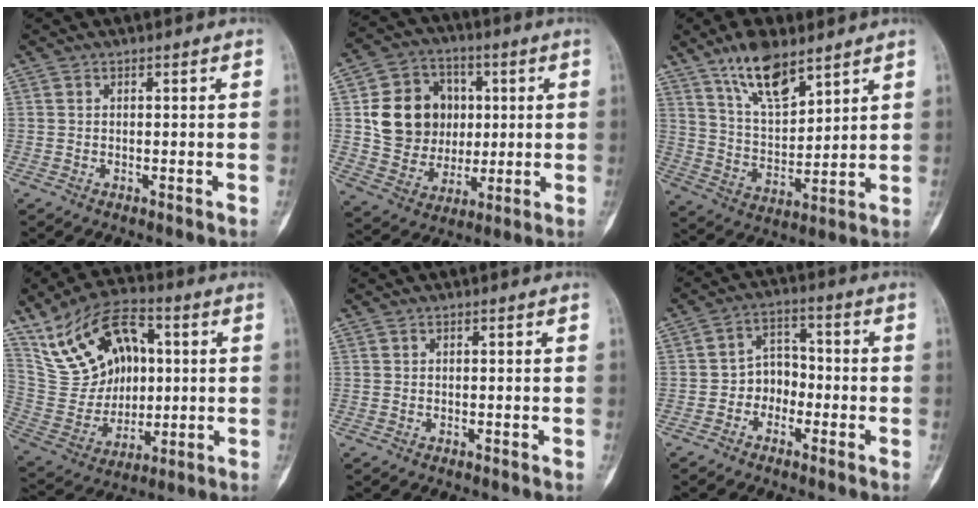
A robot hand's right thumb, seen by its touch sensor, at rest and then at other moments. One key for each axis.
{"total": 15.8, "fx": 2.3, "fy": 13.6, "fz": 7.7, "tx": -0.092, "ty": 0.008, "tz": 0.050}
{"total": 12.2, "fx": 8.3, "fy": 4.8, "fz": 7.5, "tx": -0.119, "ty": -0.049, "tz": 0.162}
{"total": 19.1, "fx": 6.0, "fy": 12.9, "fz": 12.8, "tx": -0.194, "ty": 0.005, "tz": 0.122}
{"total": 0.0}
{"total": 5.5, "fx": -2.1, "fy": 4.4, "fz": 2.5, "tx": -0.009, "ty": 0.029, "tz": -0.048}